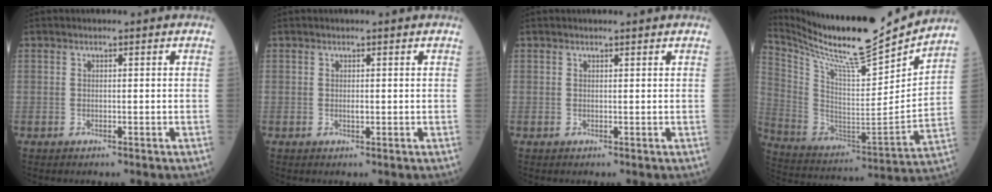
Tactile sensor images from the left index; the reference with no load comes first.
{"total": 0.7, "force": [0.2, 0.2, 0.6], "torque": [-0.009, -0.001, 0.002]}
{"total": 1.3, "force": [1.2, 0.0, 0.5], "torque": [-0.005, 0.007, 0.016]}
{"total": 23.5, "force": [21.2, 1.3, 10.0], "torque": [-0.199, -0.045, 0.343]}